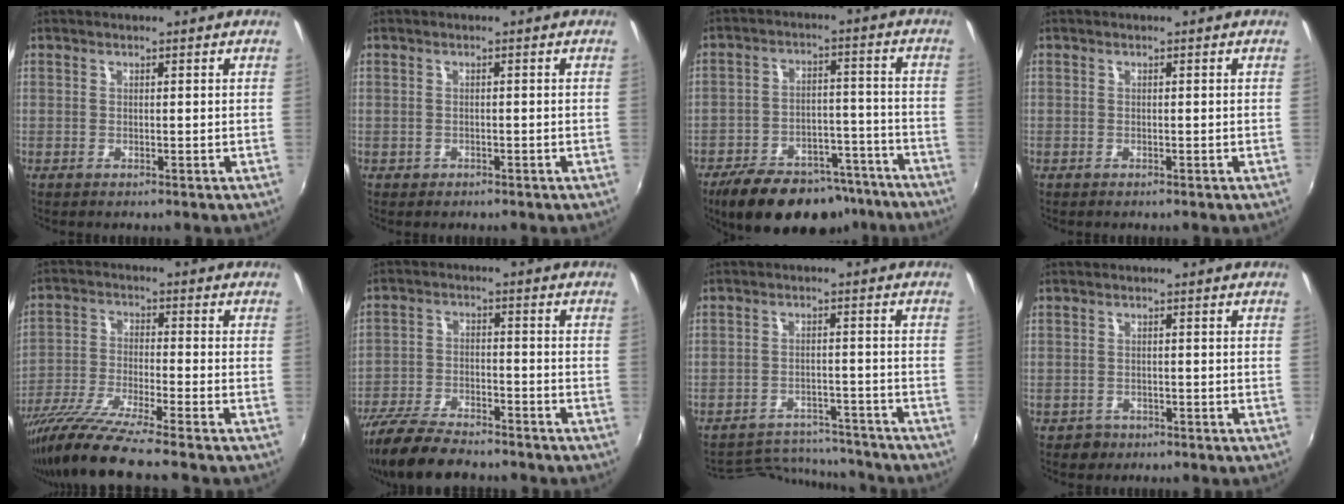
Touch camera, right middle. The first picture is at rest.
{"total": 1.3, "force": [-0.7, 1.1, 0.3], "torque": [-0.009, -0.002, -0.008]}
{"total": 19.3, "force": [-14.9, 8.8, 8.6], "torque": [-0.167, 0.017, -0.203]}
{"total": 0.7, "force": [-0.5, 0.4, 0.0], "torque": [-0.002, -0.001, -0.010]}
{"total": 12.7, "force": [-10.6, -1.0, 7.0], "torque": [-0.143, -0.035, -0.197]}
{"total": 15.6, "force": [-13.1, 4.3, 7.3], "torque": [-0.164, -0.028, -0.231]}
{"total": 12.9, "force": [-12.0, 4.0, 2.5], "torque": [-0.068, 0.025, -0.162]}
{"total": 2.6, "force": [-1.4, 2.1, 0.4], "torque": [-0.015, -0.001, -0.020]}